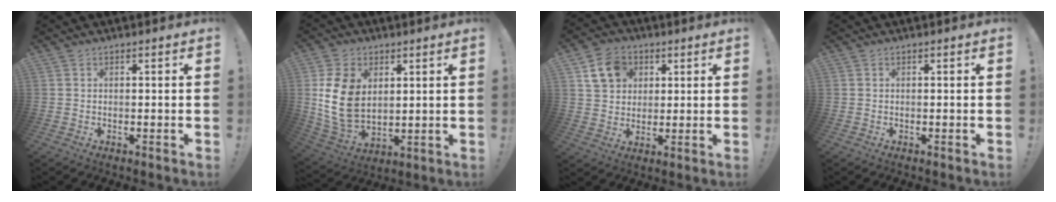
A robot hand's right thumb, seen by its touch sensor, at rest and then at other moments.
{"total": 14.7, "force": [3.0, 11.0, 9.3], "torque": [-0.189, -0.017, 0.061]}
{"total": 10.6, "force": [4.4, 8.7, 4.3], "torque": [-0.059, -0.010, 0.088]}
{"total": 0.0}